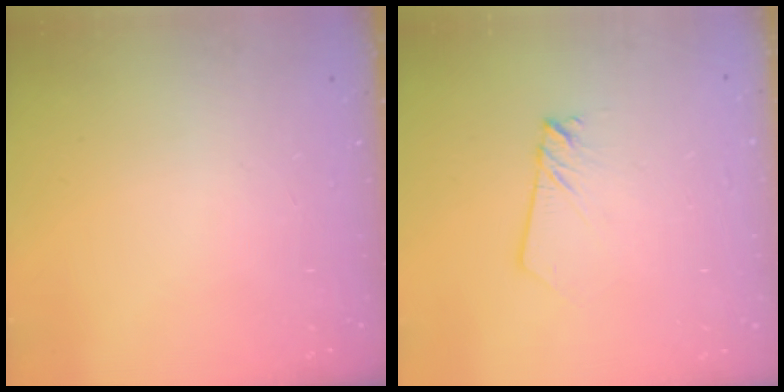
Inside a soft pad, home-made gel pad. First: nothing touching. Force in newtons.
{"total": 1.9, "press": 1.9, "slide": 0.2}